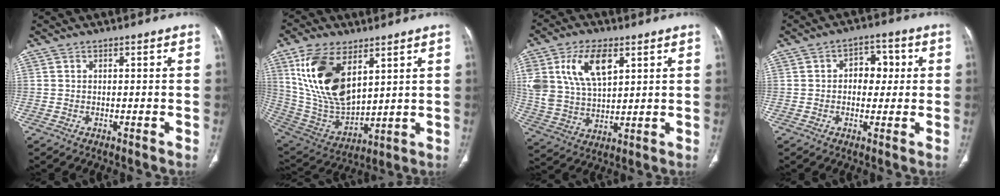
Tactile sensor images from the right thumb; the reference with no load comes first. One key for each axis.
{"total": 18.9, "fx": 7.9, "fy": 9.9, "fz": 14.1, "tx": -0.253, "ty": -0.032, "tz": 0.167}
{"total": 14.1, "fx": 5.7, "fy": 7.6, "fz": 10.4, "tx": -0.193, "ty": -0.013, "tz": 0.118}
{"total": 6.4, "fx": 0.8, "fy": 4.6, "fz": 4.4, "tx": -0.028, "ty": 0.011, "tz": 0.008}